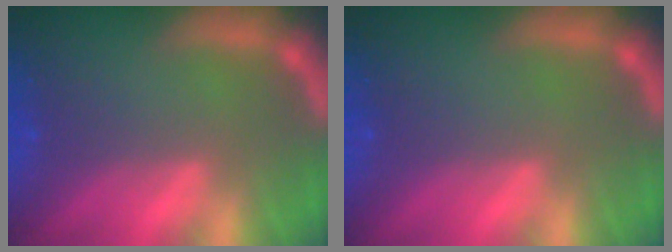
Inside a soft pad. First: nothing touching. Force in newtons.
{"total": 0.0}